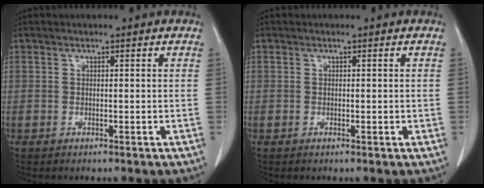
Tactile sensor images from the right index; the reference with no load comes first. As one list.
[{"total": 0.7, "force": [0.0, 0.3, 0.6], "torque": [-0.010, 0.002, 0.000]}]